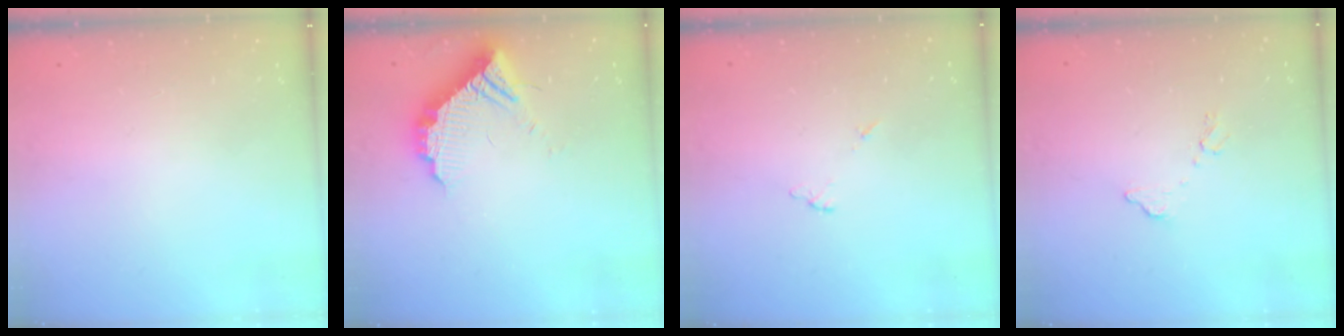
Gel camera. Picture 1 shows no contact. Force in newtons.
{"total": 10.6, "press": 10.6, "slide": 0.2}
{"total": 5.6, "press": 5.6, "slide": 0.3}
{"total": 8.8, "press": 8.8, "slide": 0.2}